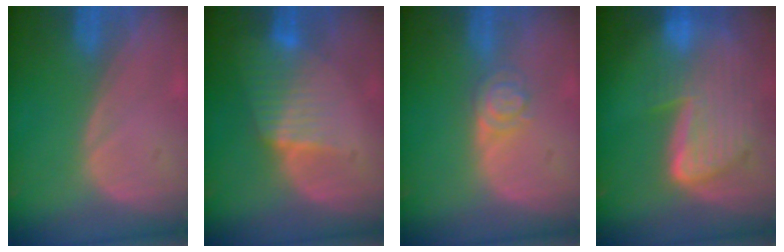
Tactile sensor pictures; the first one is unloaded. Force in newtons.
{"total": 6.5, "press": 5.8, "slide": 3.0}
{"total": 3.9, "press": 3.6, "slide": 1.6}
{"total": 9.8, "press": 8.2, "slide": 5.3}